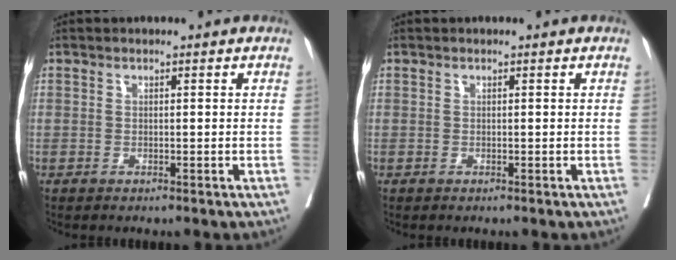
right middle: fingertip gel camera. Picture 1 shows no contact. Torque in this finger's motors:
{"motor_torque": [0.01, -0.01, 0.00, 0.00]}